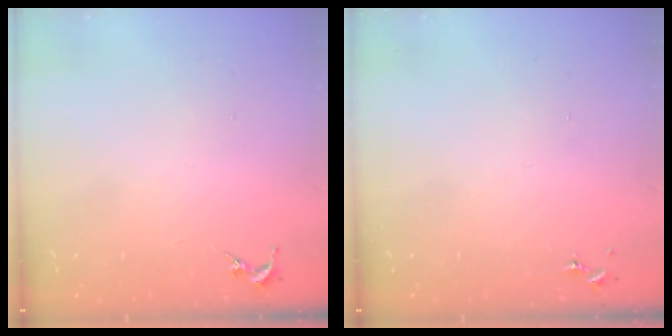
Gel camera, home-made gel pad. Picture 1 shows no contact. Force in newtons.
{"total": 0.0}